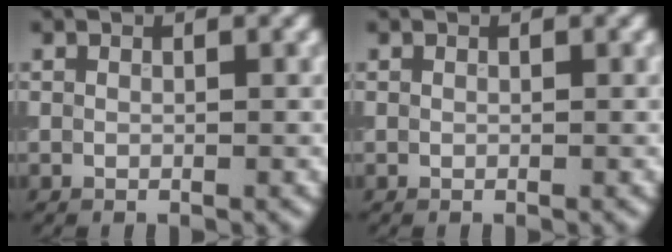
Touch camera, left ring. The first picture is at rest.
{"total": 0.0}